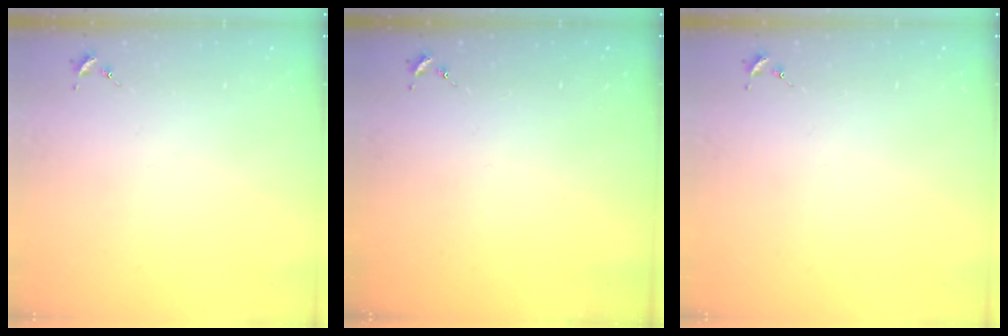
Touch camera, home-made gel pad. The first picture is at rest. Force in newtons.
{"total": 0.0}
{"total": 0.0}